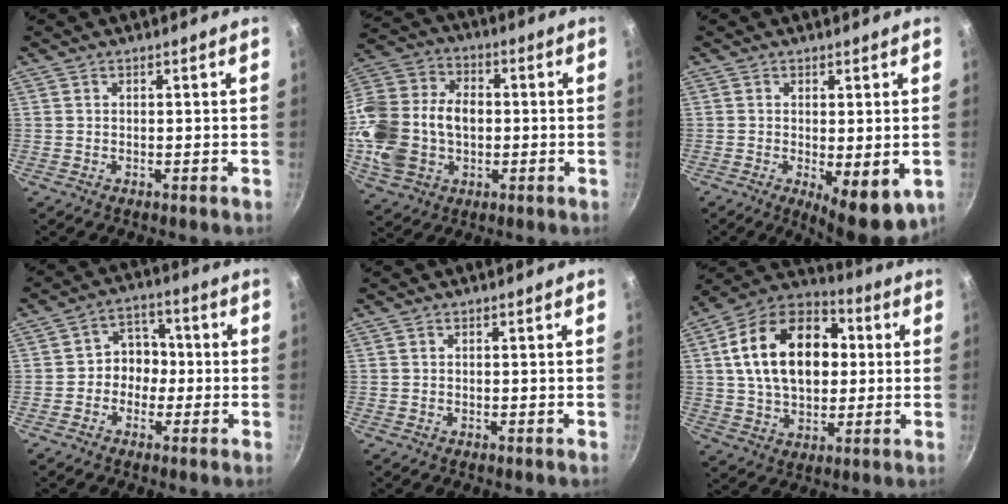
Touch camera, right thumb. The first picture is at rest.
{"total": 21.2, "force": [-1.6, 14.8, 15.1], "torque": [-0.330, 0.018, -0.023]}
{"total": 9.4, "force": [-2.8, 3.2, 8.4], "torque": [-0.111, -0.022, -0.032]}
{"total": 6.8, "force": [-1.0, 5.7, 3.6], "torque": [-0.011, 0.029, -0.033]}
{"total": 0.0}
{"total": 21.2, "force": [3.4, 13.9, 15.7], "torque": [-0.241, 0.017, 0.054]}